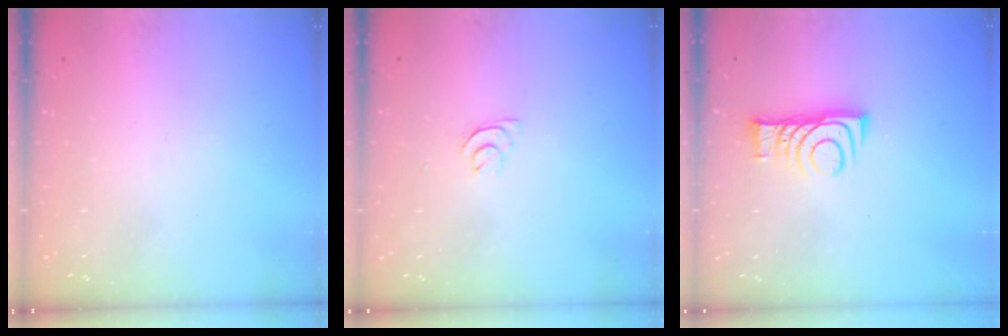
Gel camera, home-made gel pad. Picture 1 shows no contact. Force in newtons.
{"total": 3.6, "press": 3.6, "slide": 0.4}
{"total": 9.1, "press": 9.1, "slide": 0.1}